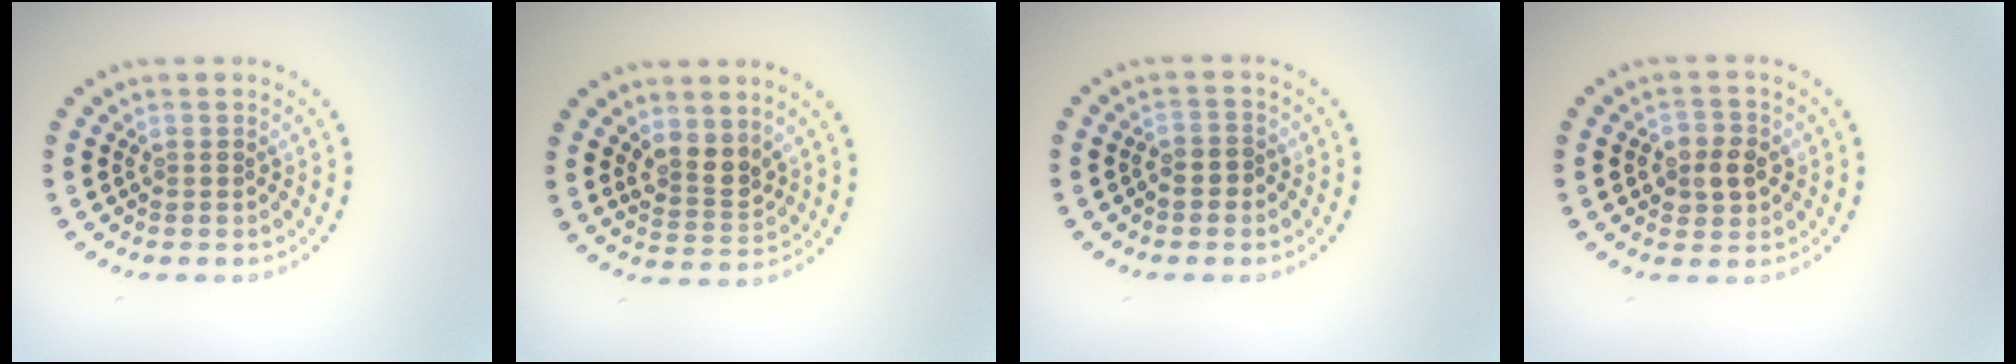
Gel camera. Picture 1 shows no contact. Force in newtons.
{"total": 2.6, "press": 2.4, "slide": 1.2}
{"total": 1.3, "press": 1.1, "slide": 0.7}
{"total": 2.8, "press": 2.7, "slide": 0.5}